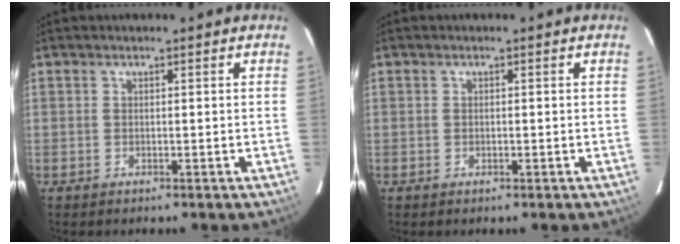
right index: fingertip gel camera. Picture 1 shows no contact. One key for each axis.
{"total": 0.5, "fx": -0.1, "fy": 0.5, "fz": 0.2, "tx": -0.003, "ty": 0.001, "tz": -0.001}